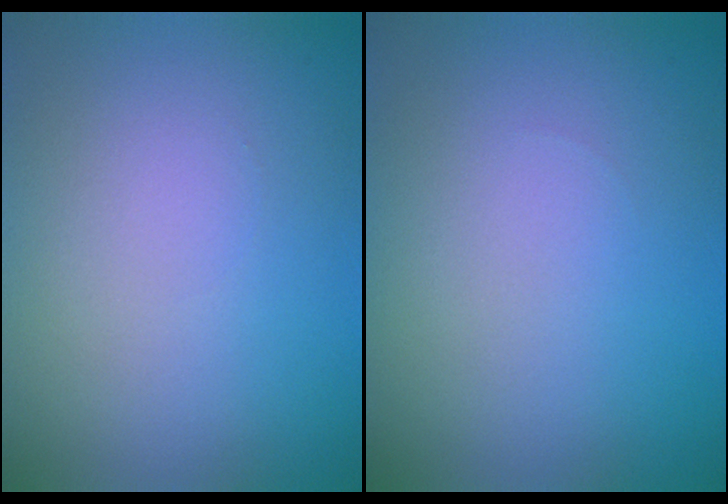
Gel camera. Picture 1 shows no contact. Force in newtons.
{"total": 0.0}